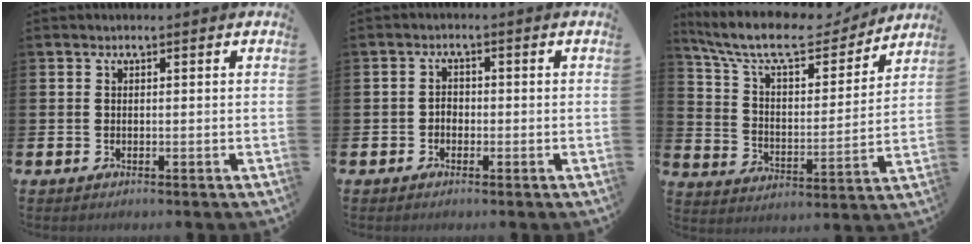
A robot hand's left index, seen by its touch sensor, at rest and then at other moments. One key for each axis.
{"total": 1.5, "fx": -0.7, "fy": 1.2, "fz": 0.5, "tx": -0.010, "ty": 0.004, "tz": -0.017}
{"total": 11.2, "fx": 9.6, "fy": 3.2, "fz": 4.6, "tx": -0.122, "ty": -0.059, "tz": 0.164}